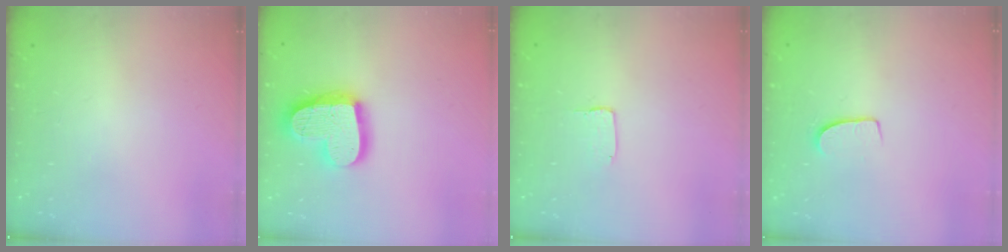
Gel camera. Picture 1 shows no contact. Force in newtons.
{"total": 19.6, "press": 19.5, "slide": 1.4}
{"total": 2.0, "press": 2.0, "slide": 0.1}
{"total": 6.4, "press": 6.4, "slide": 0.6}